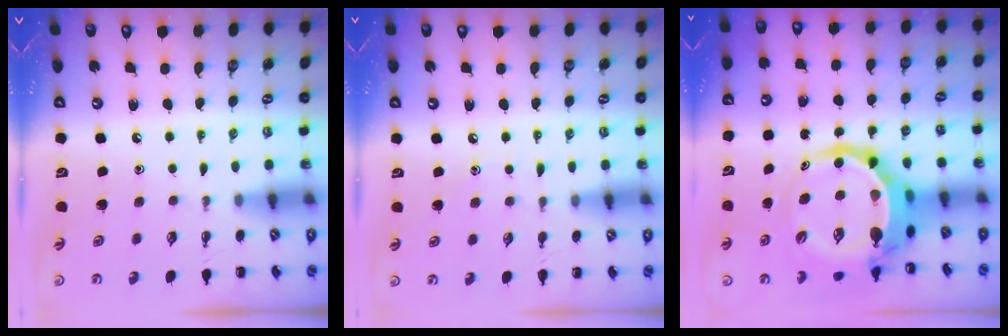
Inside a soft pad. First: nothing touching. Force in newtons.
{"total": 5.7, "press": 5.3, "slide": 2.0}
{"total": 9.3, "press": 9.0, "slide": 2.4}